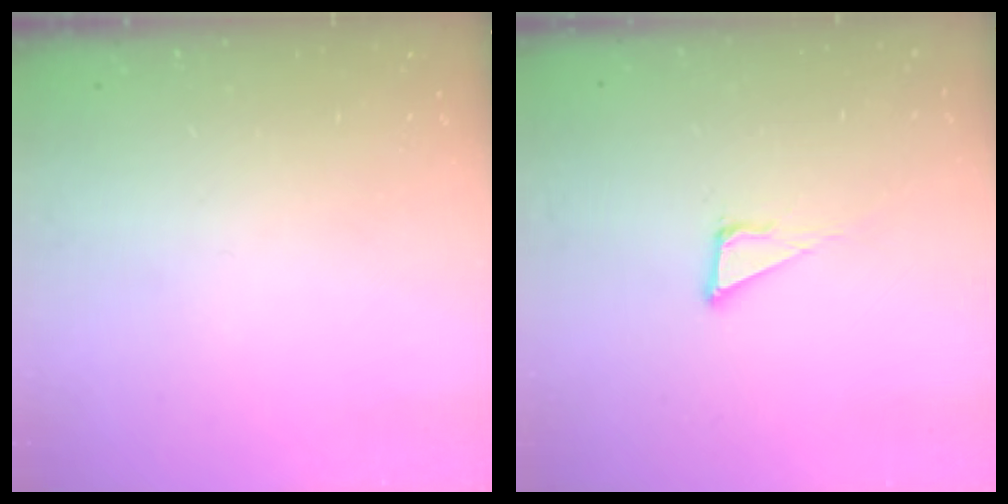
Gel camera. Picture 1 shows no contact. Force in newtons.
{"total": 3.8, "press": 3.8, "slide": 0.0}